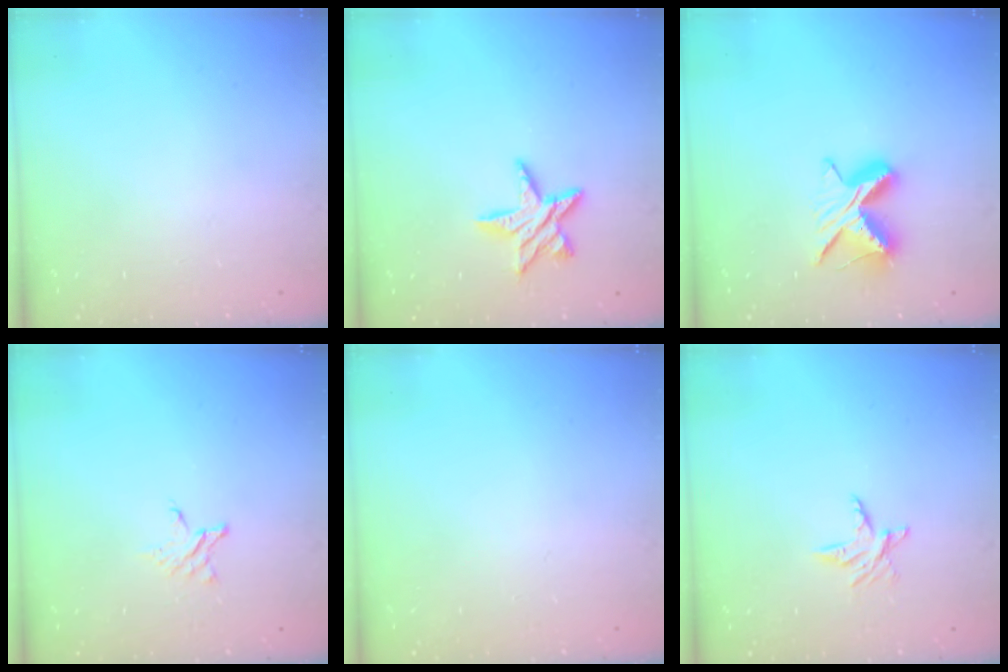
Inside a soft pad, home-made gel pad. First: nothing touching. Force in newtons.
{"total": 9.3, "press": 9.3, "slide": 0.6}
{"total": 9.0, "press": 9.0, "slide": 0.7}
{"total": 2.8, "press": 2.8, "slide": 0.3}
{"total": 0.0}
{"total": 4.9, "press": 4.8, "slide": 0.6}